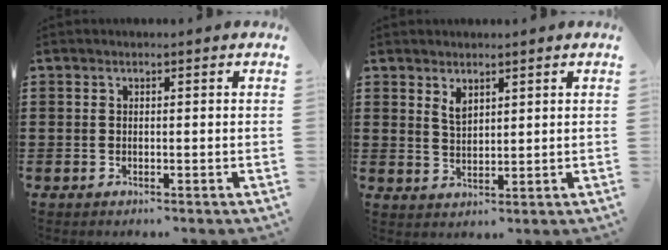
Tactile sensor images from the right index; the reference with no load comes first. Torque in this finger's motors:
{"motor_torque": [0.02, 0.01, 0.05, 0.03]}